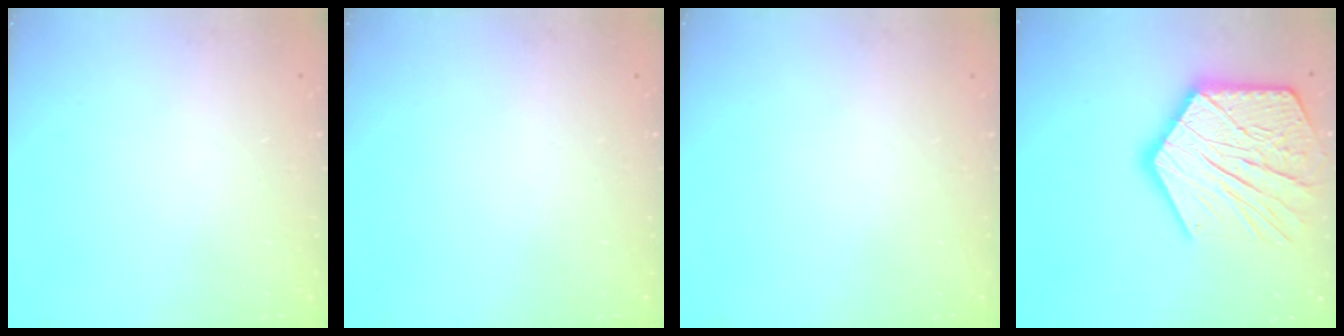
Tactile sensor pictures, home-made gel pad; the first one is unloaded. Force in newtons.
{"total": 0.0}
{"total": 0.0}
{"total": 25.4, "press": 25.3, "slide": 2.1}